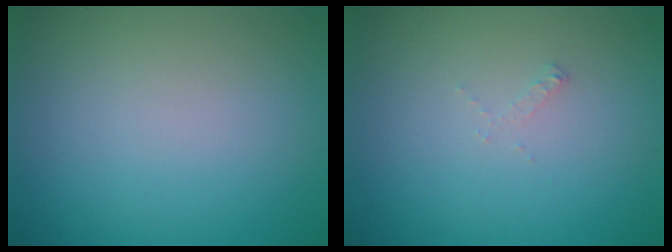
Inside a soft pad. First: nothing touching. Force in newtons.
{"total": 0.5, "press": 0.5, "slide": 0.1}